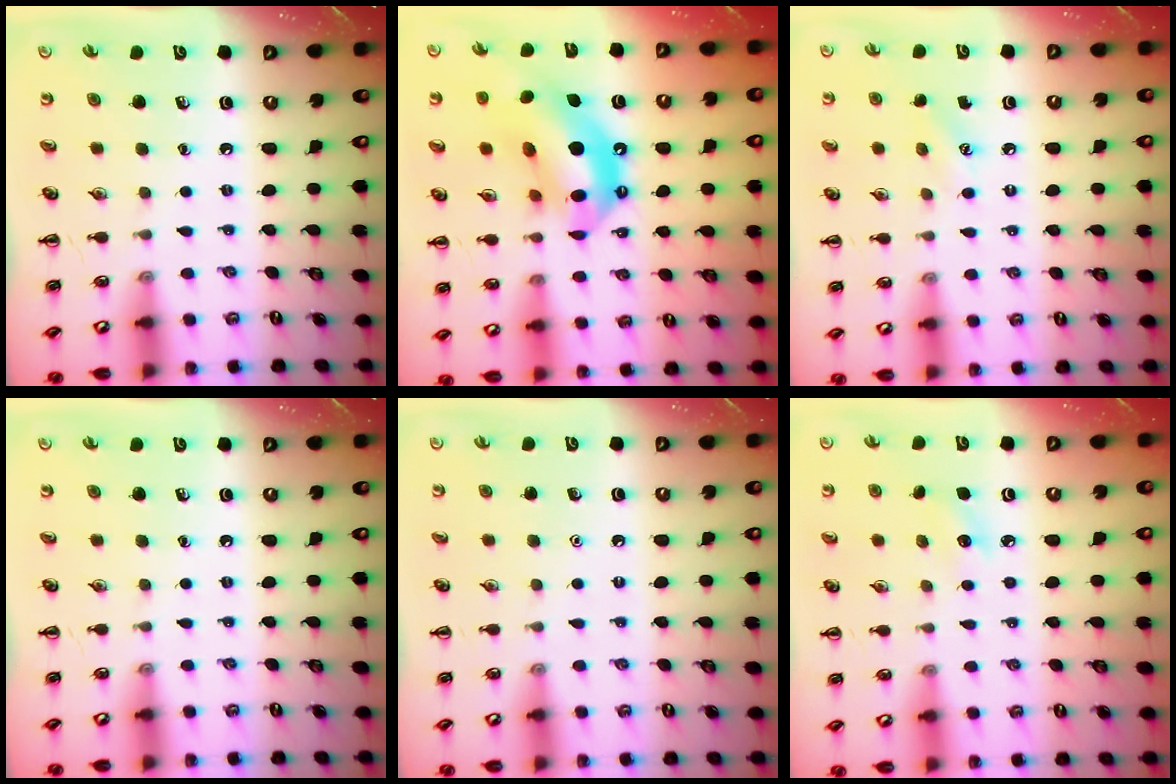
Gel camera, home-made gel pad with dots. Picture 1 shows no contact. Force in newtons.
{"total": 16.0, "press": 15.4, "slide": 4.5}
{"total": 6.3, "press": 6.1, "slide": 1.7}
{"total": 0.0}
{"total": 1.6, "press": 1.6, "slide": 0.1}
{"total": 6.3, "press": 6.0, "slide": 1.9}